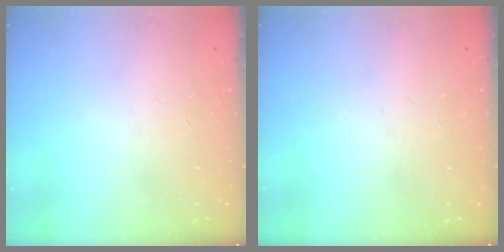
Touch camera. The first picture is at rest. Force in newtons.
{"total": 0.0}